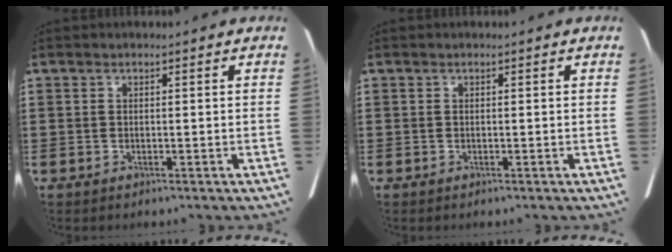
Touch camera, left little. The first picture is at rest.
{"total": 0.0}